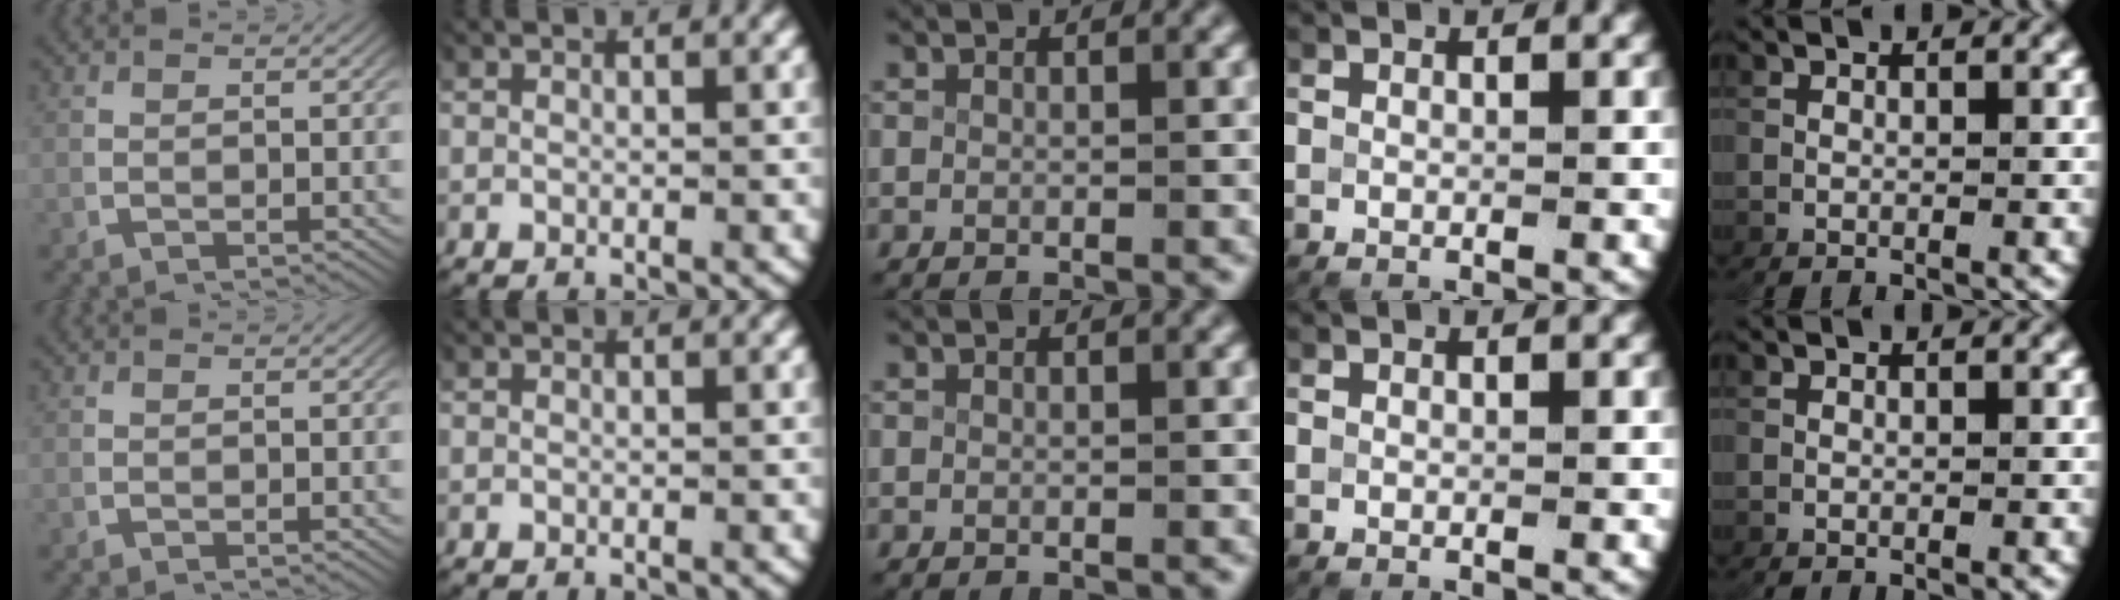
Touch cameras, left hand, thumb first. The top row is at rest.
{}